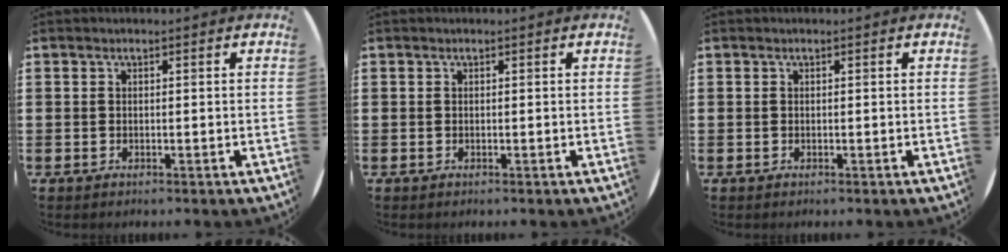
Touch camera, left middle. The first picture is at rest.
{"total": 0.0}
{"total": 0.0}